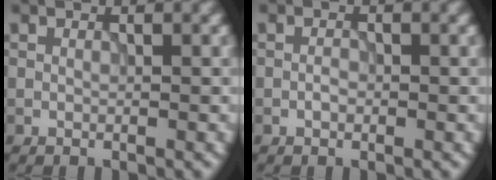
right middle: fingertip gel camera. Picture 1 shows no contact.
{"total": 0.8, "force": [-0.3, 0.5, 0.5], "torque": [-0.010, 0.002, -0.008]}